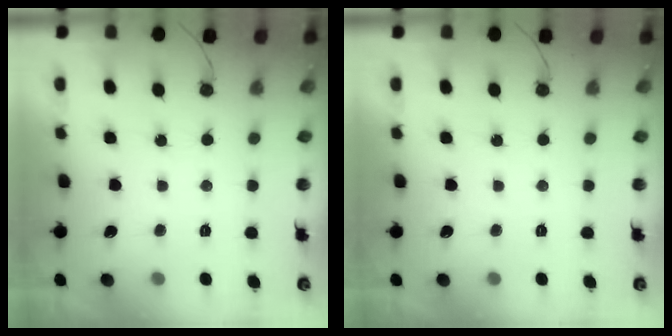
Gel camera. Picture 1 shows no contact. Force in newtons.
{"total": 0.0}